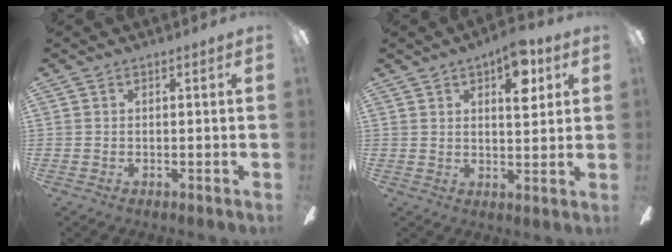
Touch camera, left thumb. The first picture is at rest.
{"total": 8.9, "force": [4.5, 4.1, 6.5], "torque": [-0.084, -0.009, 0.071]}